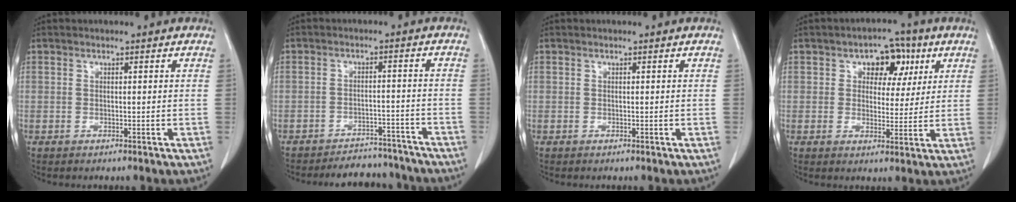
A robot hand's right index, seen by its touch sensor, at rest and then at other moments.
{"total": 8.8, "force": [-8.4, 2.8, 0.7], "torque": [0.003, 0.010, -0.104]}
{"total": 0.0}
{"total": 6.6, "force": [2.7, 4.4, 4.2], "torque": [-0.050, 0.017, 0.037]}